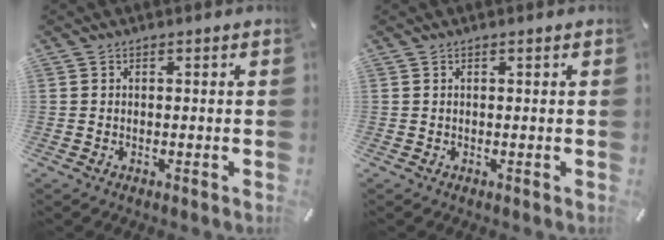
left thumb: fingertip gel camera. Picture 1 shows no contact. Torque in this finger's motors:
{"motor_torque": [0.00, 0.00, 0.04, 0.04, 0.00]}